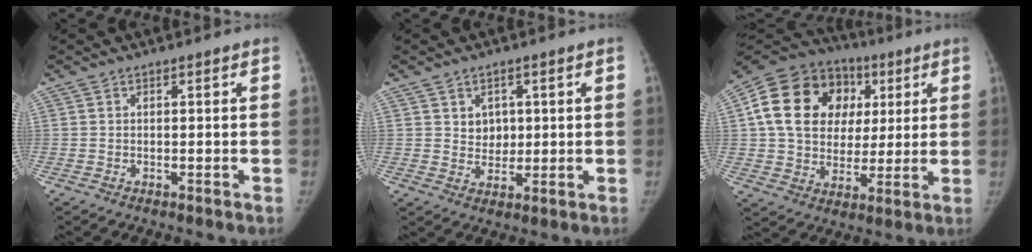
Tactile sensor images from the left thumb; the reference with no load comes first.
{"total": 4.3, "force": [1.3, 3.6, 1.8], "torque": [-0.002, -0.008, 0.023]}
{"total": 21.2, "force": [5.0, 16.7, 12.0], "torque": [-0.193, 0.025, 0.086]}